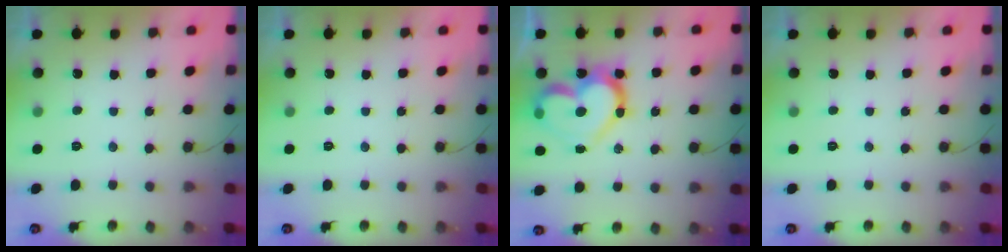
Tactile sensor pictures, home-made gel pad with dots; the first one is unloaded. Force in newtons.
{"total": 0.0}
{"total": 19.2, "press": 19.1, "slide": 2.1}
{"total": 0.0}